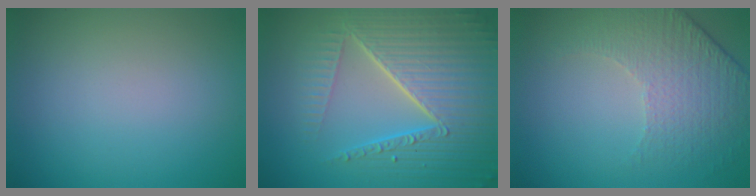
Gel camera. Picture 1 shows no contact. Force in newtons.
{"total": 8.9, "press": 5.9, "slide": 6.7}
{"total": 4.9, "press": 3.4, "slide": 3.5}